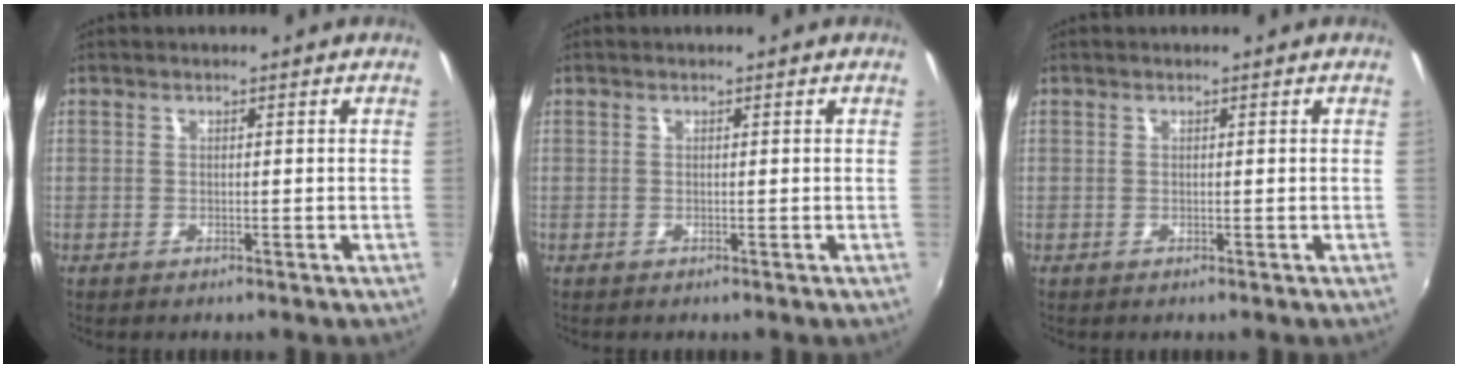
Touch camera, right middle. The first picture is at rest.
{"total": 0.0}
{"total": 0.0}